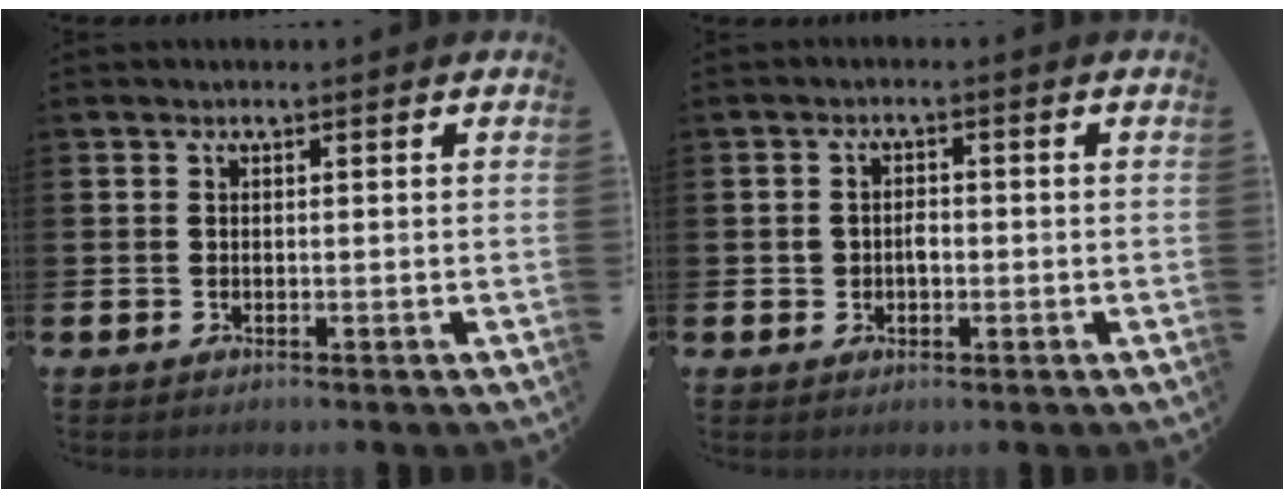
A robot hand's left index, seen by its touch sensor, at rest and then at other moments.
{"total": 2.0, "force": [-0.3, 1.7, 1.1], "torque": [-0.008, 0.002, -0.011]}